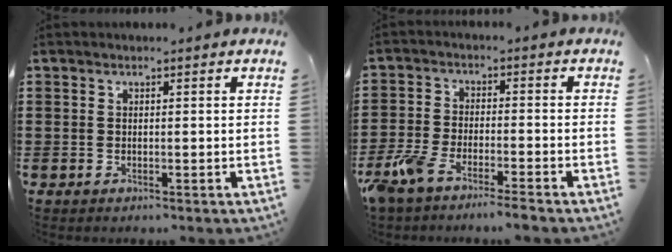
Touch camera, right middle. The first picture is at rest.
{"total": 5.7, "force": [-4.9, 0.8, 2.9], "torque": [-0.081, -0.013, -0.098]}